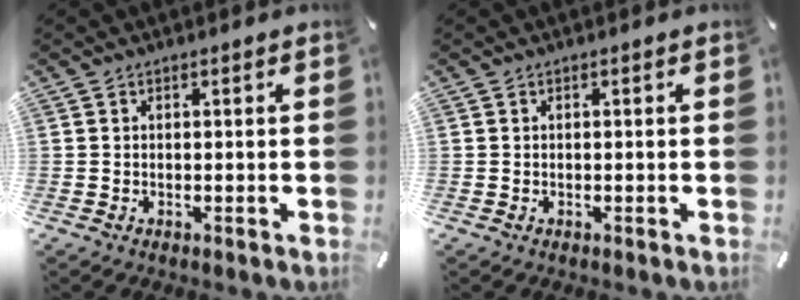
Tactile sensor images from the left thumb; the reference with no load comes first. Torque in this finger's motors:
{"motor_torque": [-0.01, 0.01, -0.01, 0.01, 0.00]}